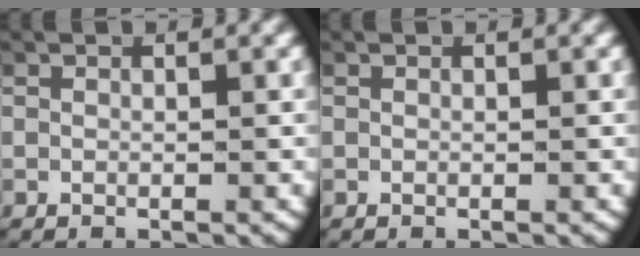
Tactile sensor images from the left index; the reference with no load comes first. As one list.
[{"total": 0.0}]